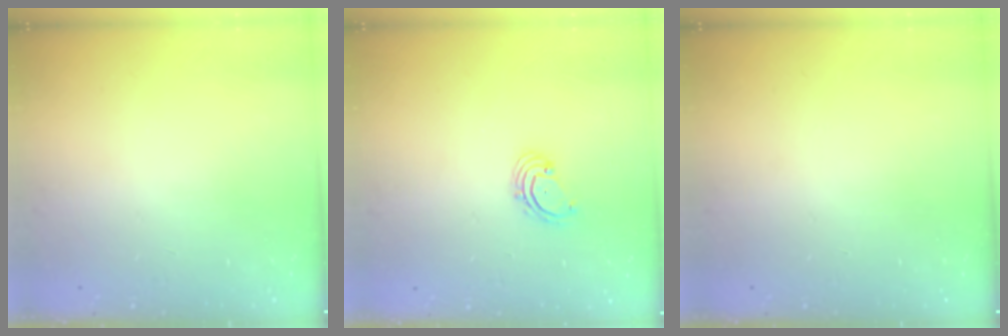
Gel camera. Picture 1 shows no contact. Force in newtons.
{"total": 2.0, "press": 1.9, "slide": 0.6}
{"total": 0.0}